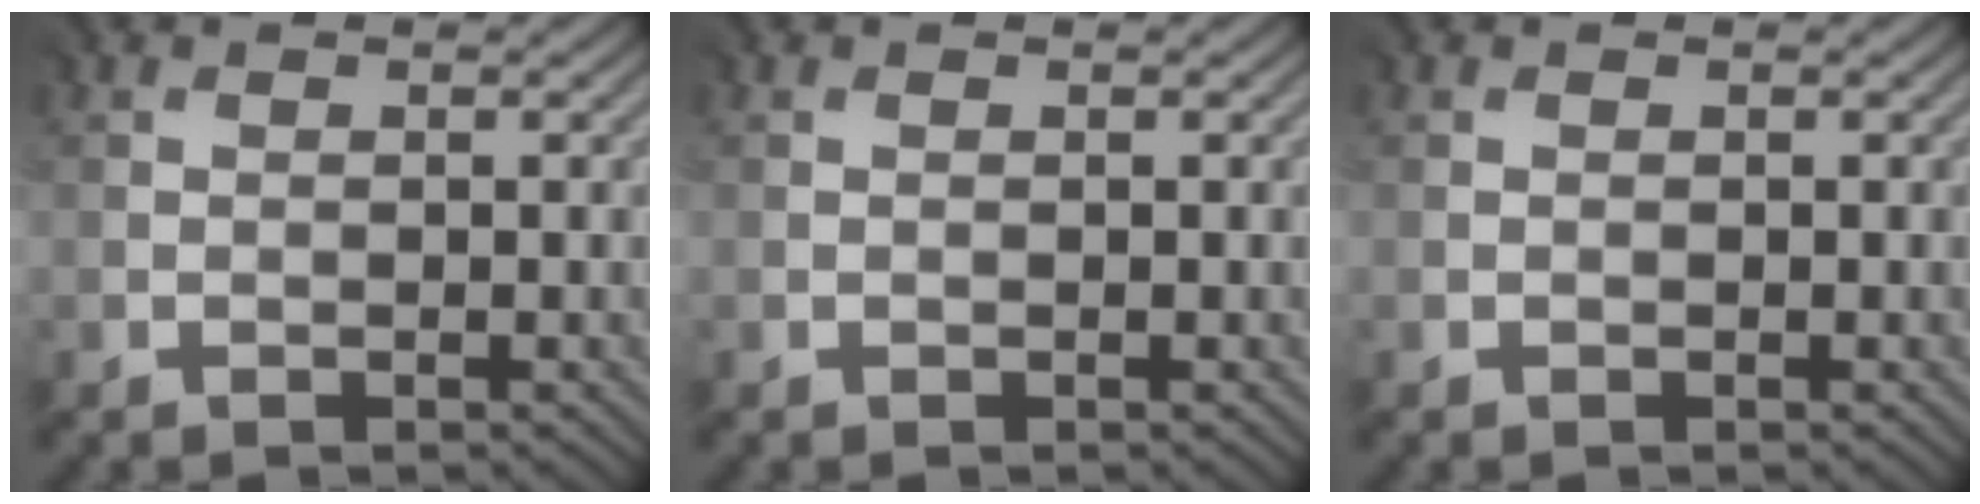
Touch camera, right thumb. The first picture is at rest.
{"total": 0.0}
{"total": 0.0}